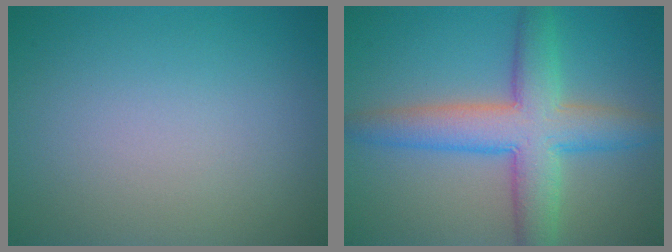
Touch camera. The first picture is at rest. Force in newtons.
{"total": 7.4, "press": 7.4, "slide": 0.1}